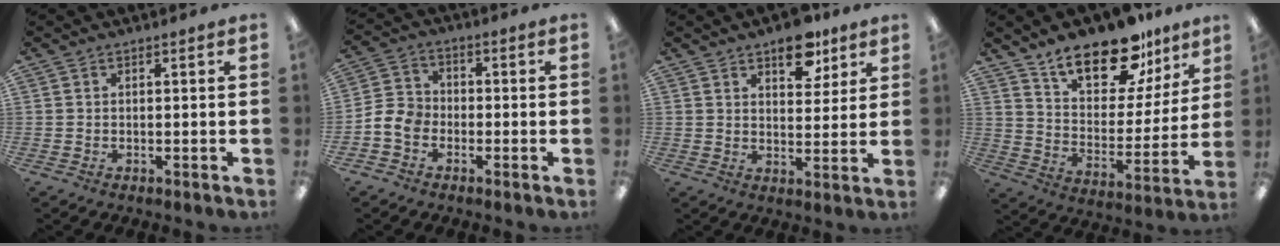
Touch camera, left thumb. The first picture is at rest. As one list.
[{"total": 6.0, "force": [-2.7, 4.6, 2.7], "torque": [-0.056, 0.018, -0.046]}, {"total": 9.3, "force": [6.2, 4.8, 5.0], "torque": [-0.042, -0.035, 0.102]}, {"total": 19.1, "force": [14.5, 8.2, 9.4], "torque": [-0.149, -0.093, 0.251]}]